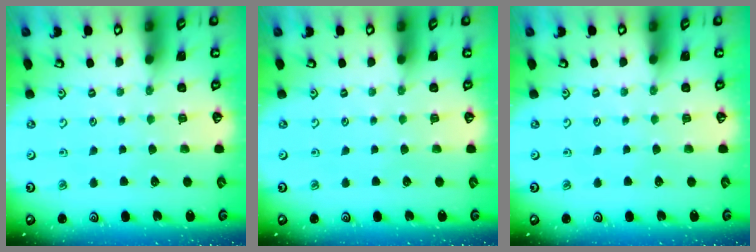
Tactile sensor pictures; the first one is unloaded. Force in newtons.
{"total": 0.0}
{"total": 0.0}